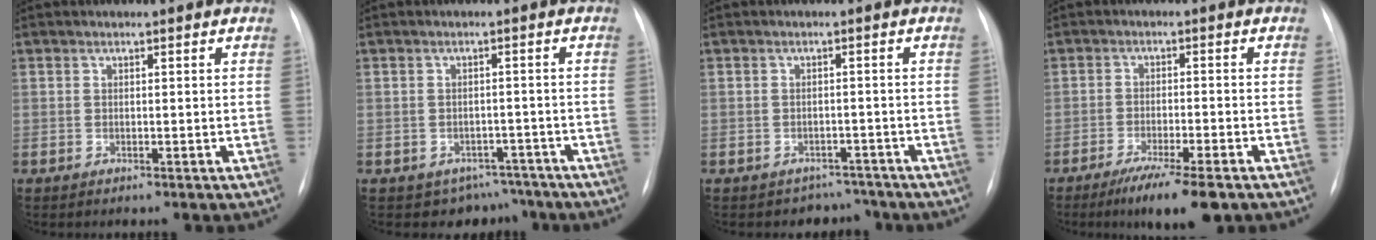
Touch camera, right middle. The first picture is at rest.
{"total": 5.5, "force": [-4.4, 3.4, -0.2], "torque": [0.022, 0.022, -0.052]}
{"total": 3.5, "force": [-2.9, 1.8, -0.9], "torque": [0.015, 0.023, -0.038]}
{"total": 8.8, "force": [-6.1, 0.8, 6.2], "torque": [-0.094, -0.019, -0.092]}